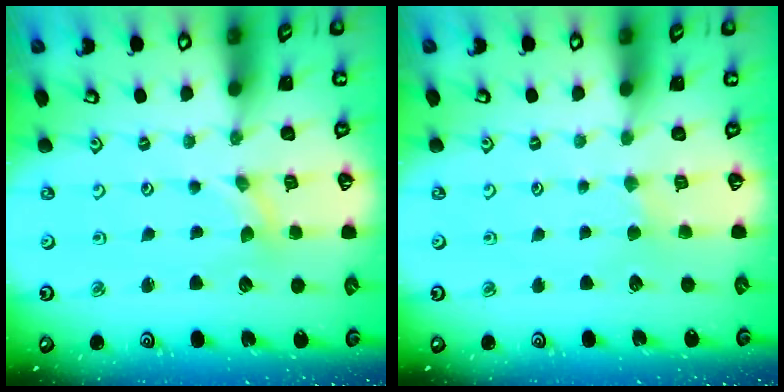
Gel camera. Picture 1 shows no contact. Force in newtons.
{"total": 1.7, "press": 1.6, "slide": 0.3}